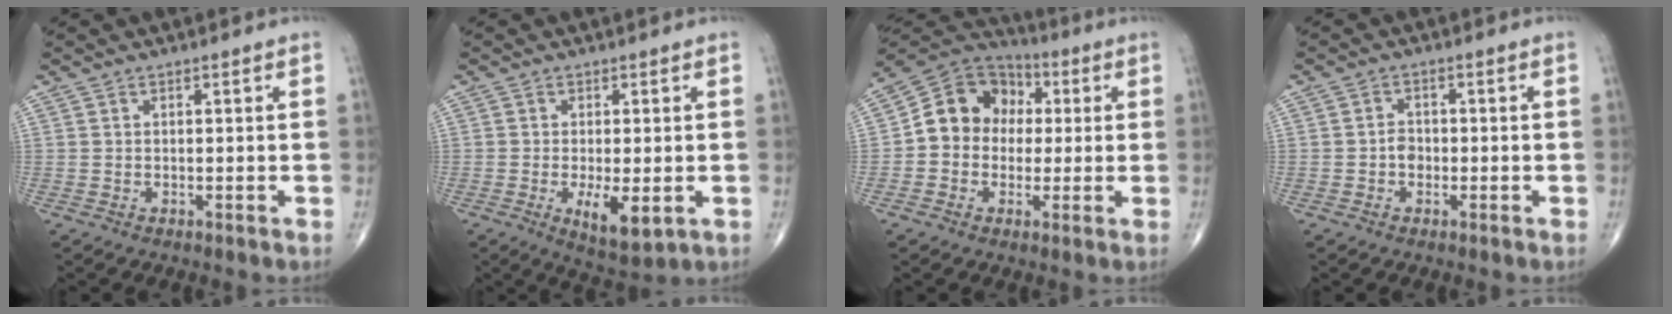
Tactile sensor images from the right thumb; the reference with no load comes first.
{"total": 7.2, "force": [-1.9, 2.7, 6.4], "torque": [-0.103, -0.018, -0.024]}
{"total": 12.3, "force": [0.8, 10.6, 6.1], "torque": [-0.069, 0.031, 0.000]}
{"total": 2.1, "force": [-0.6, 1.7, 1.1], "torque": [-0.006, 0.007, -0.016]}